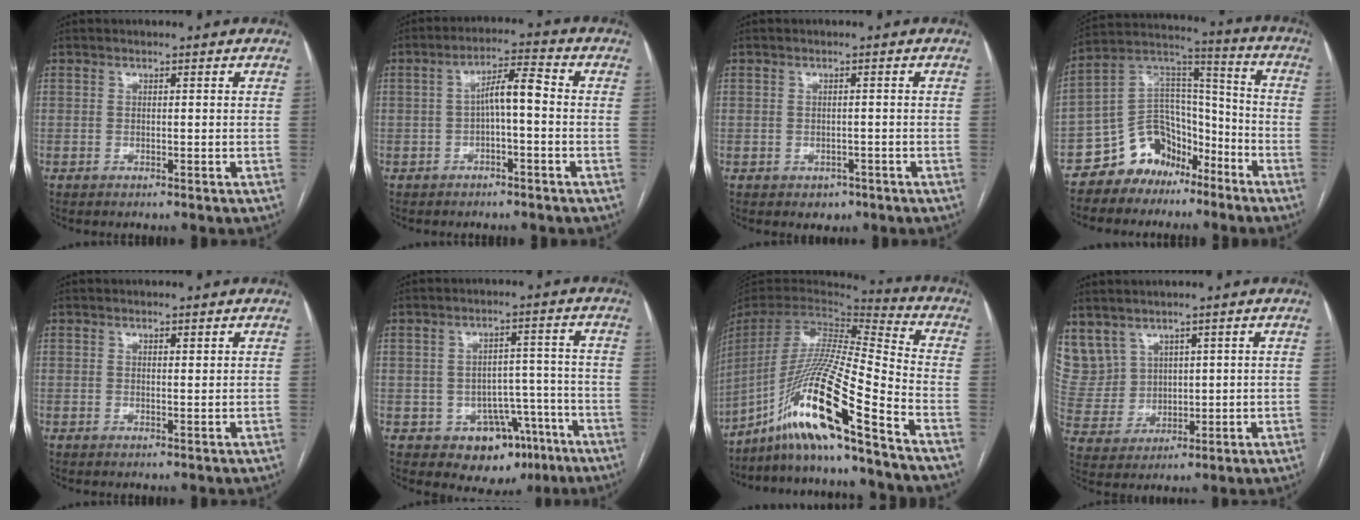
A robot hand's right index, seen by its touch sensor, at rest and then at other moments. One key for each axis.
{"total": 5.4, "fx": -0.5, "fy": 1.1, "fz": 5.2, "tx": -0.088, "ty": 0.025, "tz": -0.008}
{"total": 2.3, "fx": -1.1, "fy": 1.9, "fz": 0.6, "tx": -0.002, "ty": 0.005, "tz": -0.008}
{"total": 11.6, "fx": -8.1, "fy": 7.7, "fz": 3.1, "tx": -0.059, "ty": 0.075, "tz": -0.147}
{"total": 0.6, "fx": 0.5, "fy": 0.2, "fz": 0.4, "tx": -0.008, "ty": -0.003, "tz": 0.007}
{"total": 9.3, "fx": -4.8, "fy": 7.1, "fz": 3.7, "tx": -0.022, "ty": 0.033, "tz": -0.053}
{"total": 20.4, "fx": -13.8, "fy": -1.2, "fz": 14.9, "tx": -0.315, "ty": -0.028, "tz": -0.257}
{"total": 10.1, "fx": 6.1, "fy": 7.8, "fz": 2.2, "tx": -0.076, "ty": 0.036, "tz": 0.154}